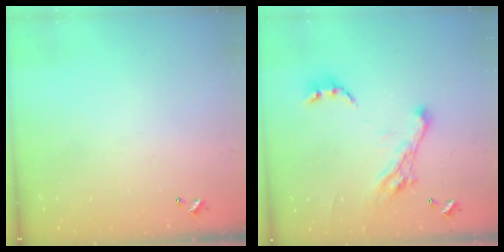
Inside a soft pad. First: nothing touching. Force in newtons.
{"total": 10.6, "press": 10.5, "slide": 1.7}